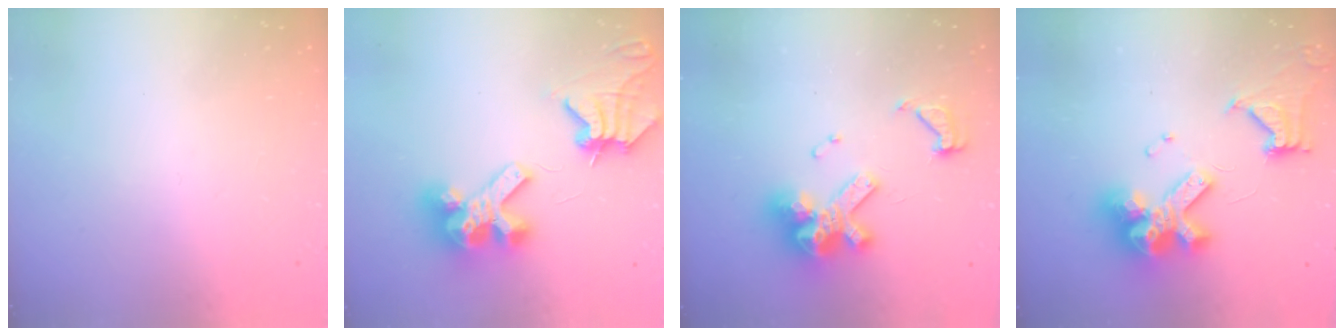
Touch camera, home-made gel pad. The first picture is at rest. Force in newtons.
{"total": 13.2, "press": 13.1, "slide": 1.6}
{"total": 16.5, "press": 16.4, "slide": 1.8}
{"total": 16.2, "press": 16.1, "slide": 1.8}